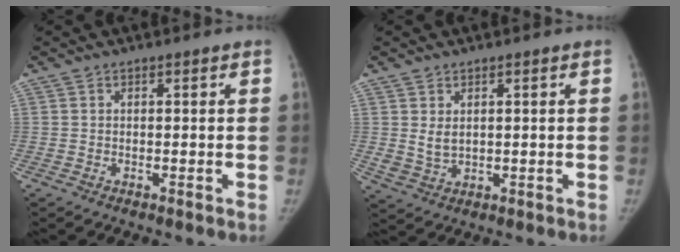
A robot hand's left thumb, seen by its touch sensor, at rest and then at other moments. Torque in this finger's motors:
{"motor_torque": [0.20, 1.01, -0.08, 0.16, 0.09]}